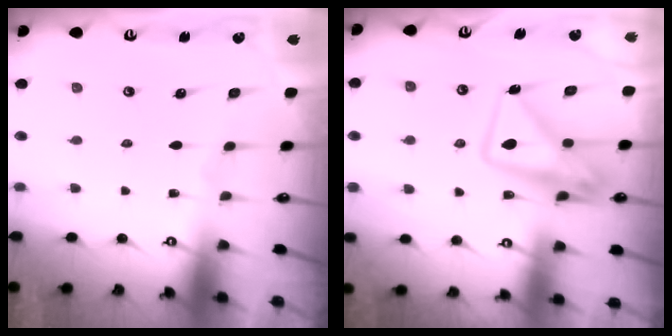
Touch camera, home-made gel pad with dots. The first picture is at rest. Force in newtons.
{"total": 12.7, "press": 12.6, "slide": 1.5}